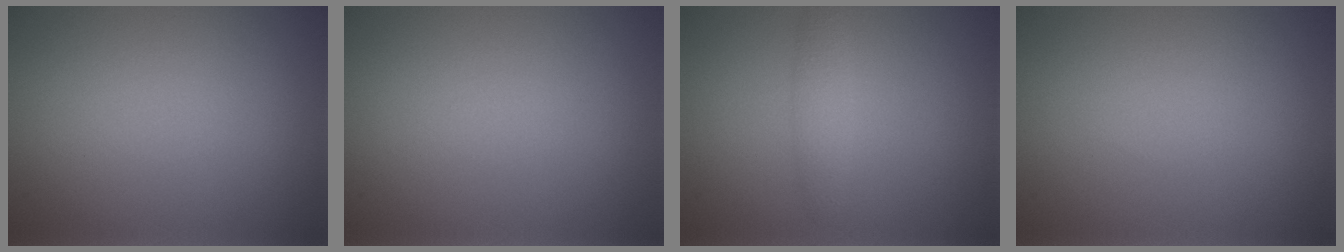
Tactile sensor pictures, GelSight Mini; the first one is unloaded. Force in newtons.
{"total": 0.0}
{"total": 1.8, "press": 1.8, "slide": 0.1}
{"total": 0.0}